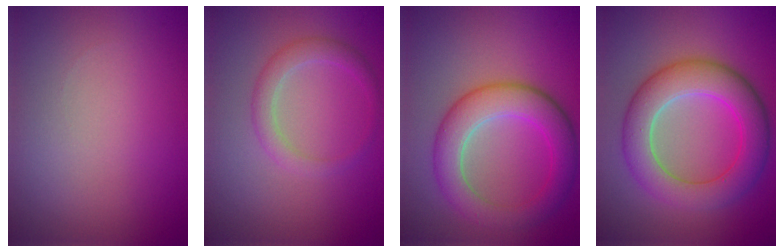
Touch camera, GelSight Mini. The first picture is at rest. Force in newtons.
{"total": 2.2, "press": 2.2, "slide": 0.2}
{"total": 6.2, "press": 6.2, "slide": 0.1}
{"total": 7.2, "press": 7.2, "slide": 0.3}